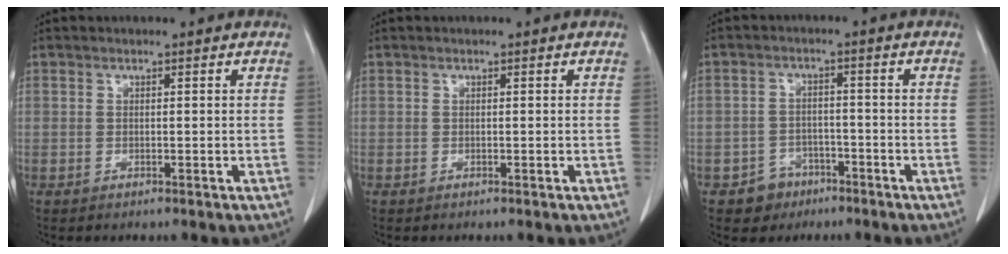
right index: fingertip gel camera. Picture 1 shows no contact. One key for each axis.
{"total": 0.0}
{"total": 4.4, "fx": -2.7, "fy": 3.5, "fz": 0.3, "tx": 0.000, "ty": 0.014, "tz": -0.037}